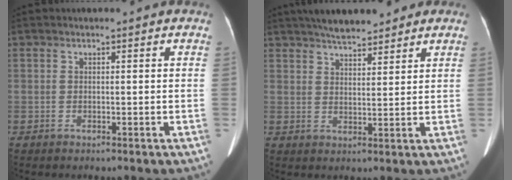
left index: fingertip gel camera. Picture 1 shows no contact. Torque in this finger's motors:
{"motor_torque": [1.01, -1.13, 0.43, 0.13]}